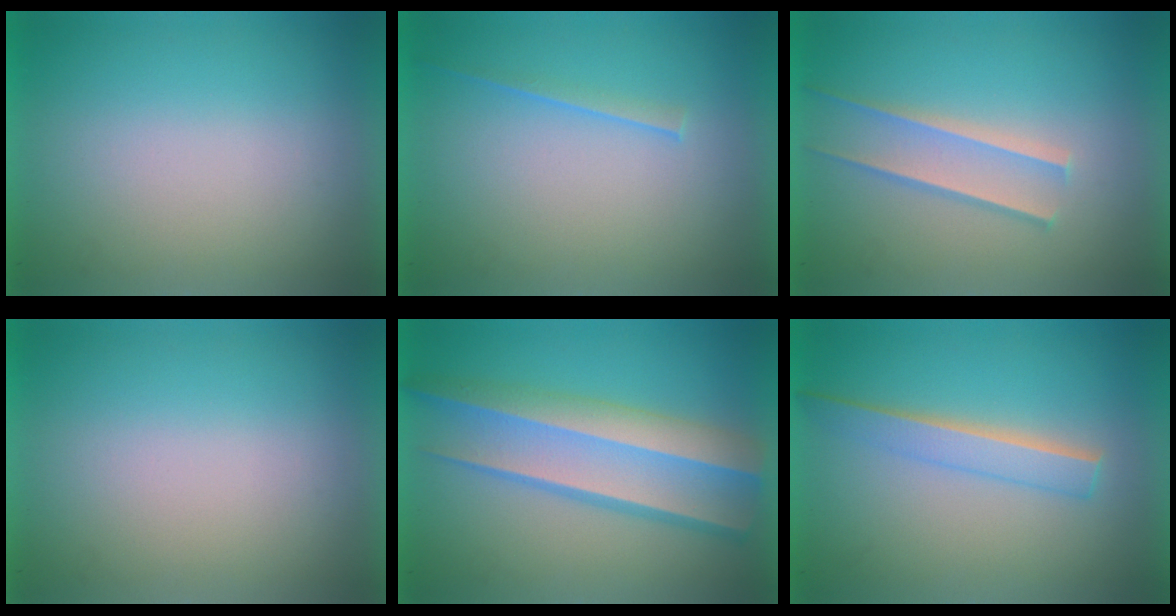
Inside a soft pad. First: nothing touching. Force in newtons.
{"total": 1.7}
{"total": 1.7}
{"total": 0.0}
{"total": 5.7}
{"total": 2.3}